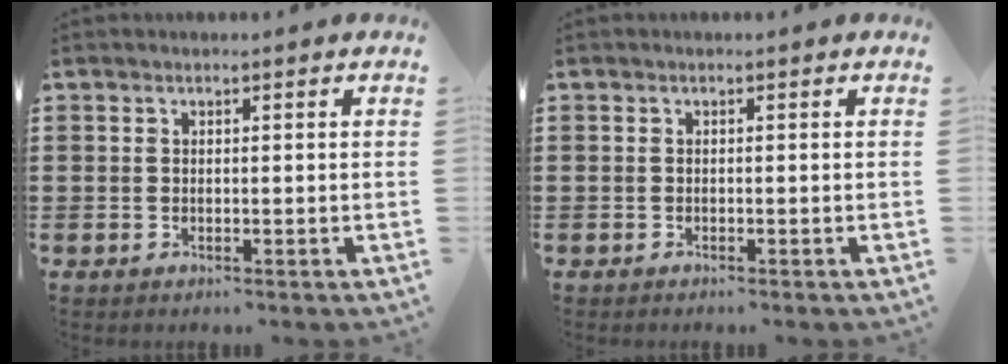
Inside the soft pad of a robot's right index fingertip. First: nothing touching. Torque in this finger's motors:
{"motor_torque": [-0.01, -0.01, 0.00, 0.00]}